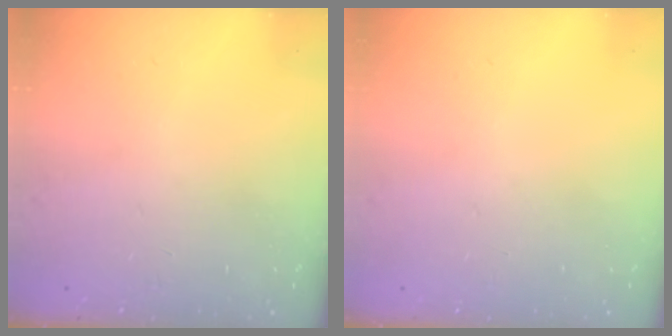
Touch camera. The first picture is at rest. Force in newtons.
{"total": 0.0}